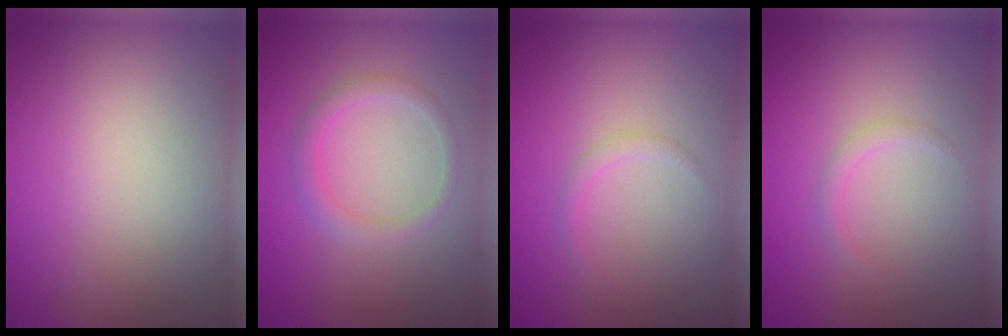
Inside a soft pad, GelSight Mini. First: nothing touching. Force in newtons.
{"total": 1.8, "press": 1.8, "slide": 0.0}
{"total": 0.9, "press": 0.9, "slide": 0.0}
{"total": 0.9, "press": 0.9, "slide": 0.1}